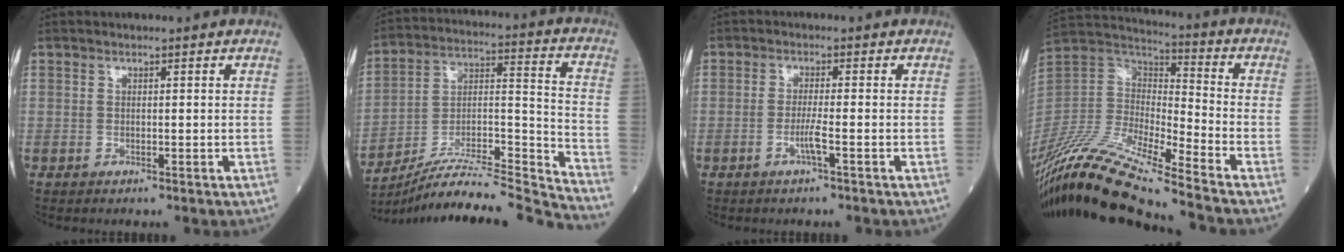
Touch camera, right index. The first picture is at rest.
{"total": 23.4, "force": [-22.3, -1.8, 6.9], "torque": [-0.111, 0.007, -0.353]}
{"total": 2.4, "force": [-1.1, -0.4, 2.1], "torque": [-0.043, -0.003, -0.024]}
{"total": 21.3, "force": [-17.7, 0.4, 11.9], "torque": [-0.269, -0.021, -0.340]}